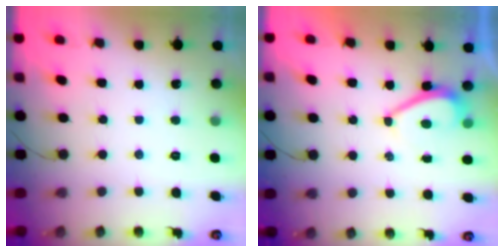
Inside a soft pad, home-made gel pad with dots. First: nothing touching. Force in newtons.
{"total": 3.6, "press": 3.5, "slide": 0.6}